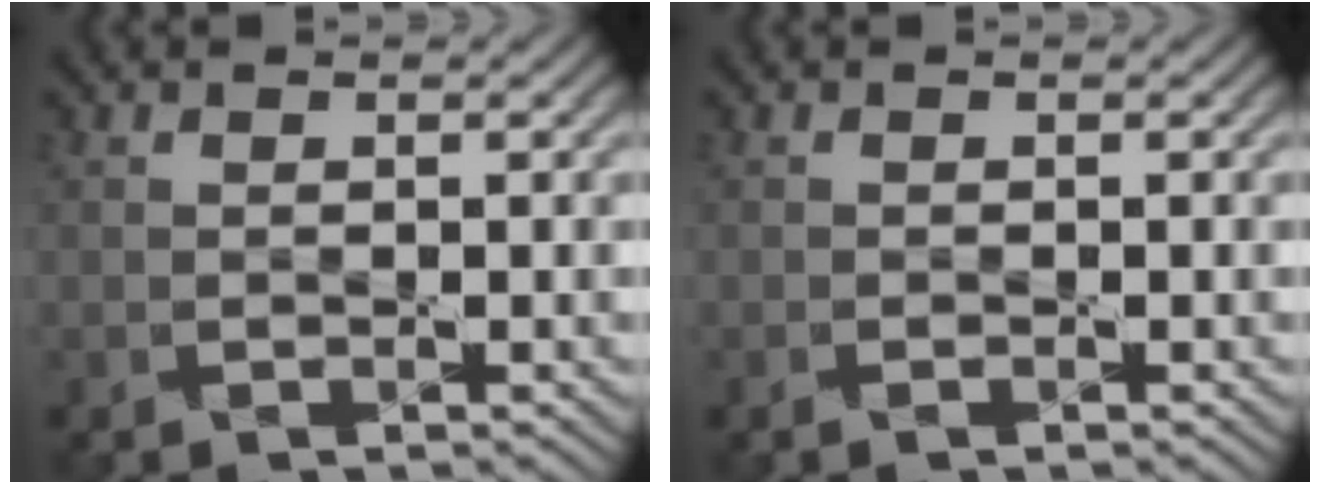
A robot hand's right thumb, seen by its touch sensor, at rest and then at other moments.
{"total": 0.7, "force": [-0.5, 0.2, 0.4], "torque": [-0.007, -0.003, -0.007]}